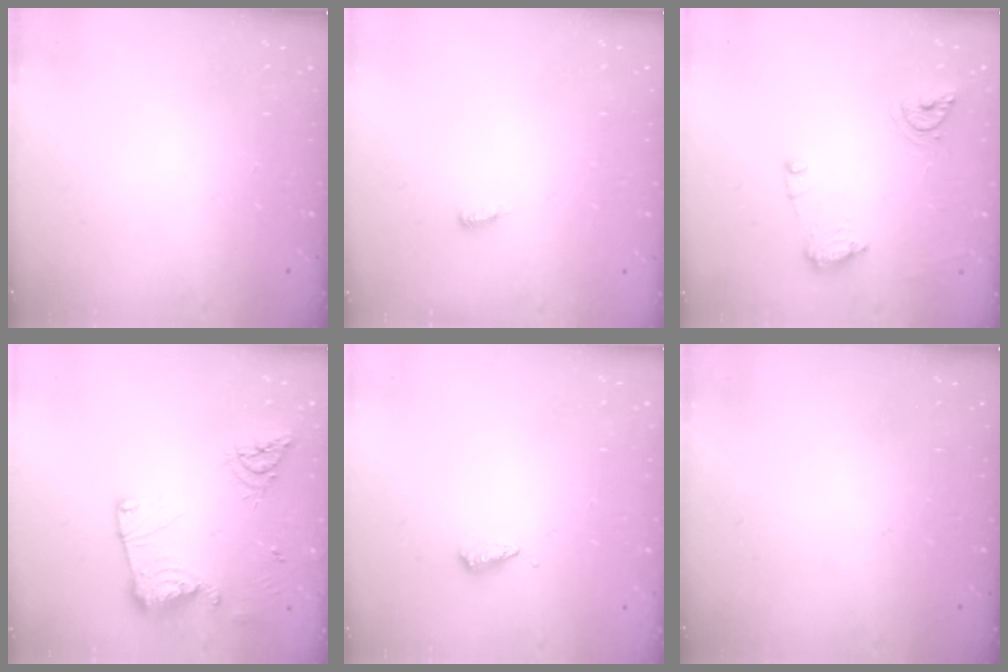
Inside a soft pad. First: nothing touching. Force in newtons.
{"total": 3.8, "press": 3.8, "slide": 0.4}
{"total": 10.3, "press": 10.2, "slide": 1.1}
{"total": 15.0, "press": 14.9, "slide": 1.5}
{"total": 3.0, "press": 3.0, "slide": 0.2}
{"total": 0.0}